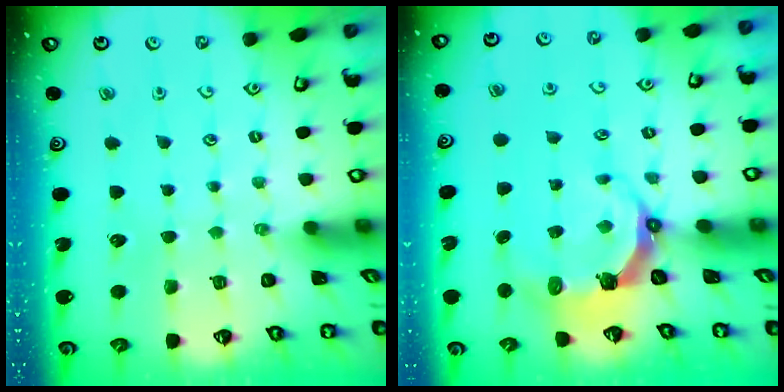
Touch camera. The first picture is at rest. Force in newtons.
{"total": 7.3, "press": 5.5, "slide": 4.8}